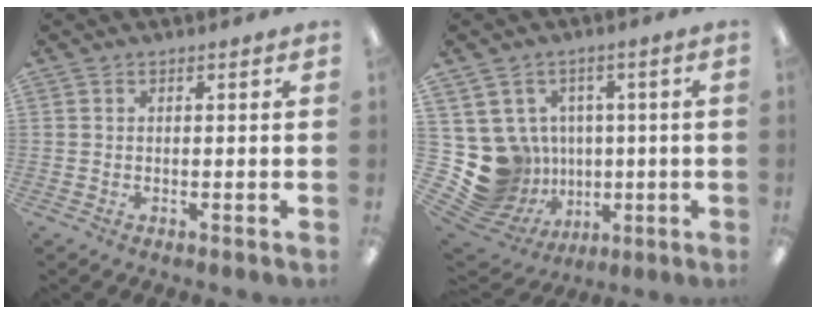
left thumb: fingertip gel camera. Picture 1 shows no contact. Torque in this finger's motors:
{"motor_torque": [-0.44, 0.61, 0.04, -0.06, 0.03]}